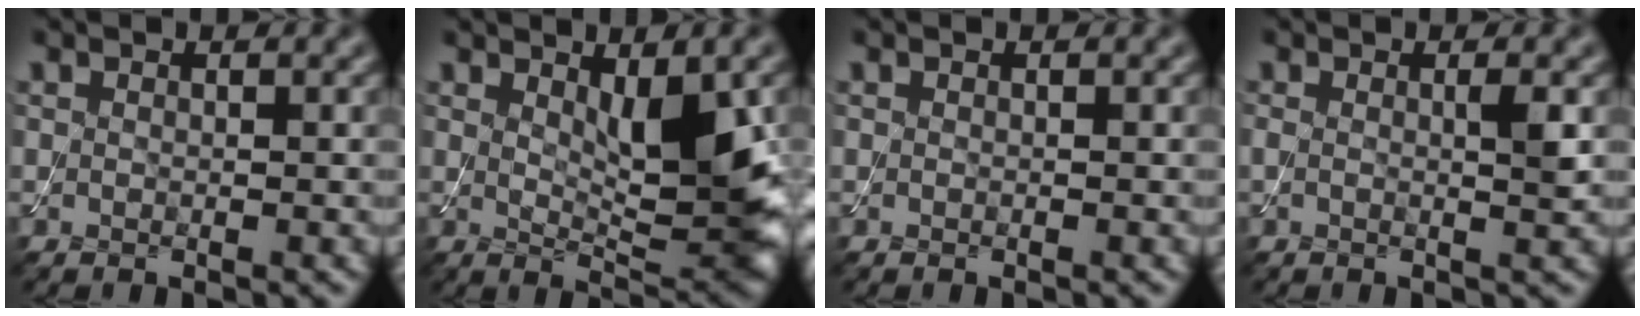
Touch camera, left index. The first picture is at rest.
{"total": 5.6, "force": [1.2, 1.9, 5.2], "torque": [-0.079, -0.007, 0.025]}
{"total": 0.0}
{"total": 1.6, "force": [0.2, 0.1, 1.6], "torque": [-0.028, -0.001, 0.000]}